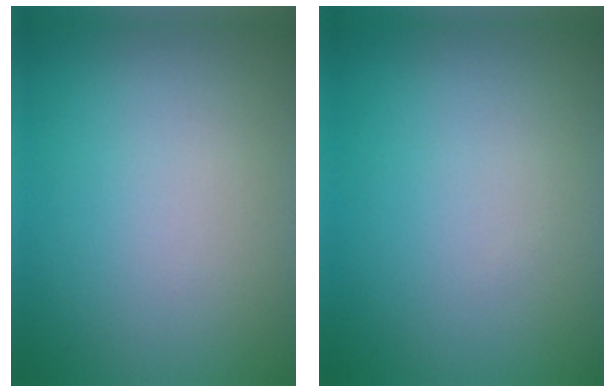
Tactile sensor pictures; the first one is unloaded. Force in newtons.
{"total": 0.0}